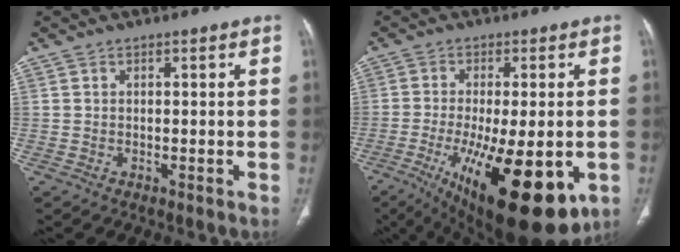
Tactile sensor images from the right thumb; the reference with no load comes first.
{"total": 22.7, "force": [-7.7, 8.2, 19.7], "torque": [-0.288, -0.026, -0.097]}